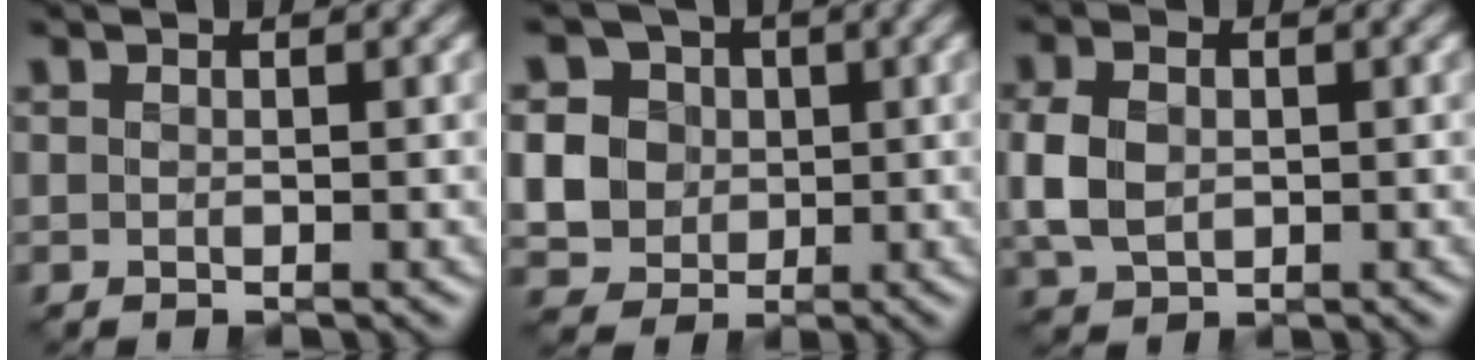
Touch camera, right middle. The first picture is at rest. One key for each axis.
{"total": 7.8, "fx": 1.1, "fy": 7.1, "fz": 3.0, "tx": -0.068, "ty": 0.018, "tz": 0.012}
{"total": 4.4, "fx": -0.2, "fy": 3.3, "fz": 2.9, "tx": -0.069, "ty": 0.002, "tz": -0.003}